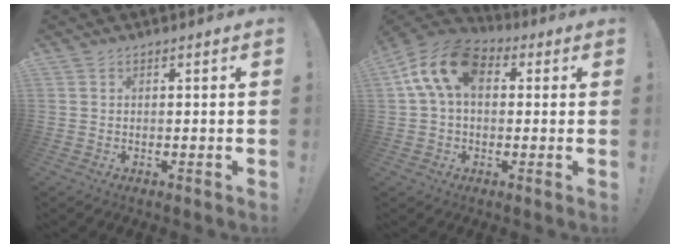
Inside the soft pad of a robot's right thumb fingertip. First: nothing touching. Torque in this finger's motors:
{"motor_torque": [0.53, 0.78, 0.56, 0.47, 0.15]}